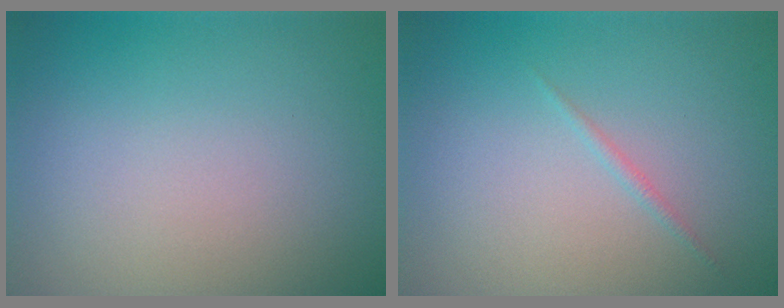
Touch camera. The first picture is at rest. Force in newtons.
{"total": 0.5, "press": 0.5, "slide": 0.0}